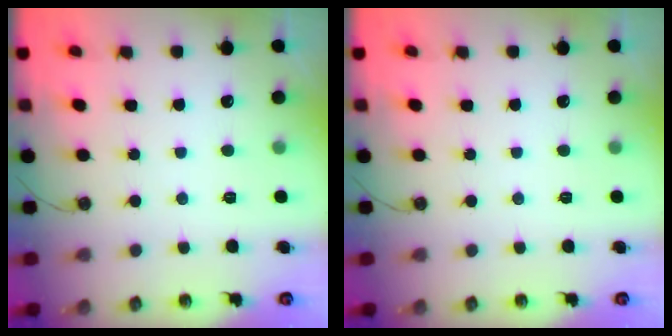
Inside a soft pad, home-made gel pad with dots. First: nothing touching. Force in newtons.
{"total": 0.0}